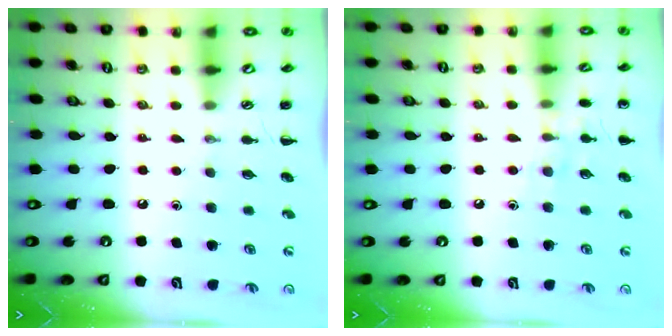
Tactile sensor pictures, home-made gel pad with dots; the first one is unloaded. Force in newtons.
{"total": 7.1, "press": 6.8, "slide": 1.9}